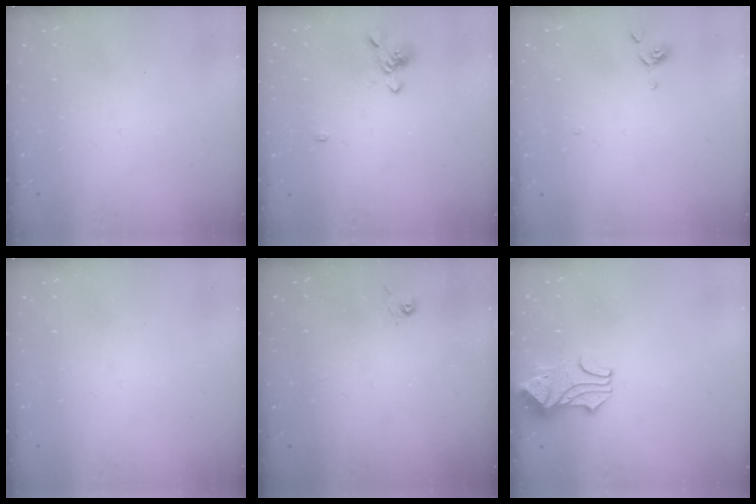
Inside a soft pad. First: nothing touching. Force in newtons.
{"total": 1.1, "press": 0.7, "slide": 0.9}
{"total": 0.0}
{"total": 0.0}
{"total": 3.9, "press": 3.9, "slide": 0.3}
{"total": 1.9, "press": 1.4, "slide": 1.2}